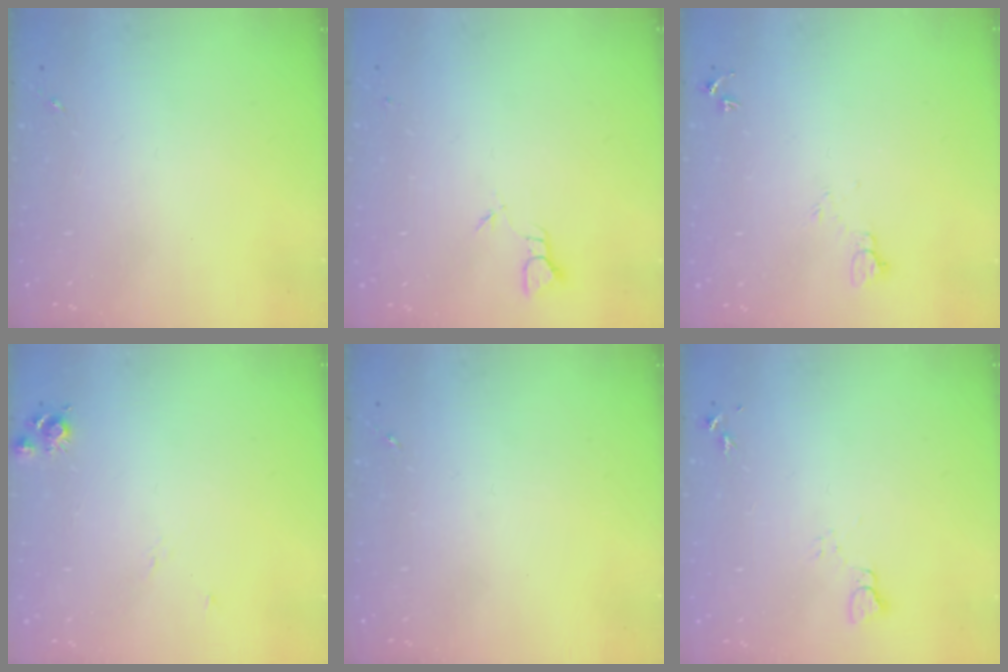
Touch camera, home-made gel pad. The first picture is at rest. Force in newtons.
{"total": 2.0, "press": 2.0, "slide": 0.1}
{"total": 4.2, "press": 4.1, "slide": 0.5}
{"total": 6.5, "press": 6.5, "slide": 0.8}
{"total": 0.0}
{"total": 3.7, "press": 3.7, "slide": 0.4}